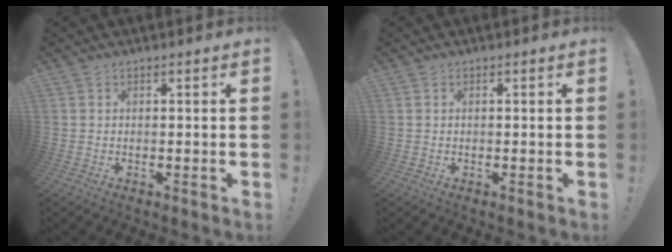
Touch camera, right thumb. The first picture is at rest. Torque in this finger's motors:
{"motor_torque": [-0.05, 0.12, -0.15, 0.08, 0.02]}